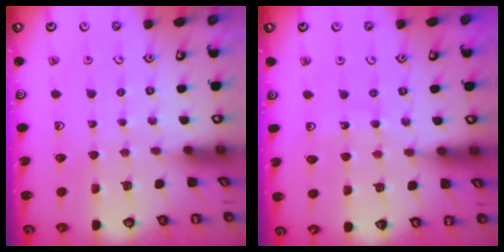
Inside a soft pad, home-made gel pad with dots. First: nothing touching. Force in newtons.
{"total": 9.5, "press": 8.9, "slide": 3.3}